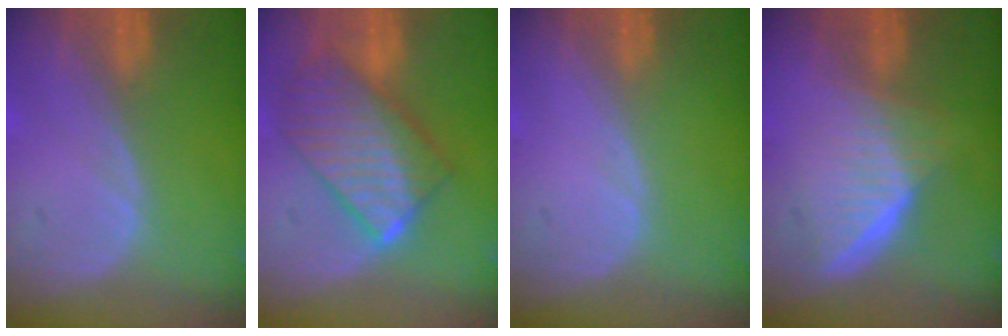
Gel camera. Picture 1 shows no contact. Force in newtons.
{"total": 10.1, "press": 10.1, "slide": 0.9}
{"total": 0.0}
{"total": 6.8, "press": 6.1, "slide": 3.1}